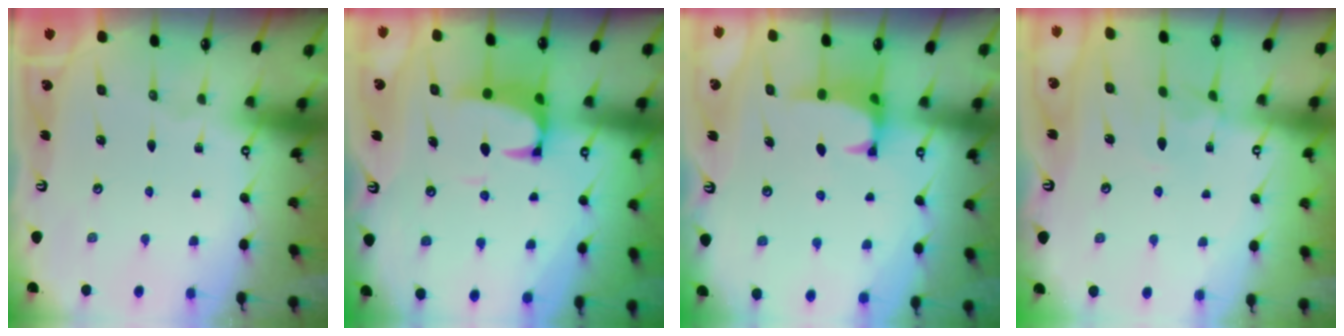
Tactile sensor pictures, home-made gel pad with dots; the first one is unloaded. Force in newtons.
{"total": 2.5, "press": 2.3, "slide": 1.1}
{"total": 1.1, "press": 0.9, "slide": 0.6}
{"total": 3.9, "press": 3.8, "slide": 0.3}